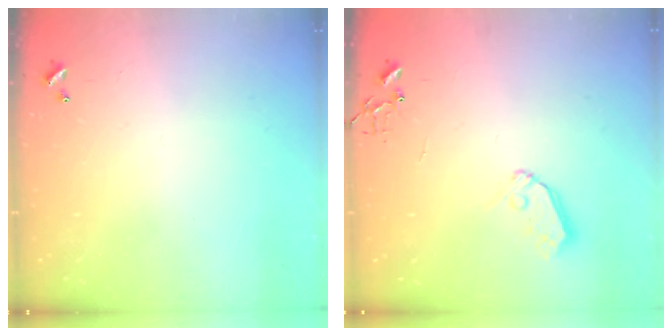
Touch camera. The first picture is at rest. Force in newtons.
{"total": 6.9, "press": 6.9, "slide": 0.5}